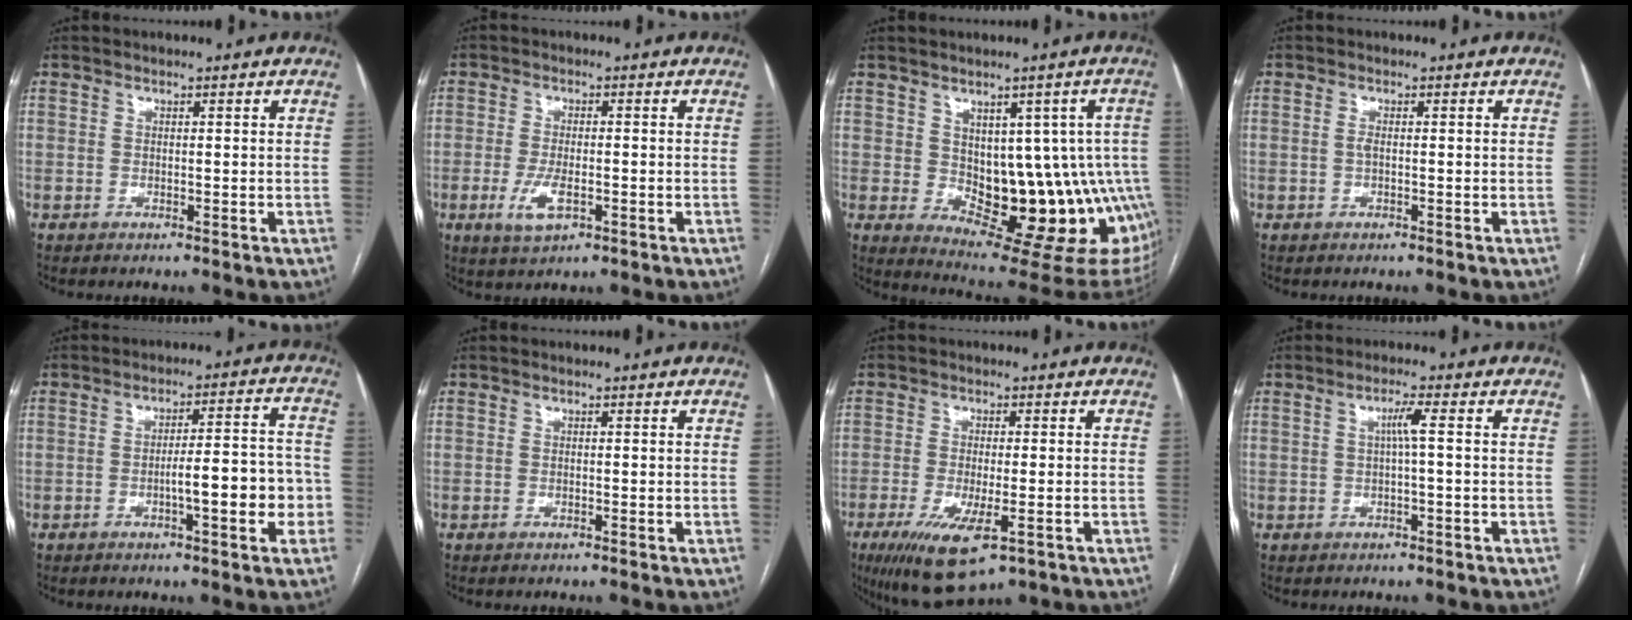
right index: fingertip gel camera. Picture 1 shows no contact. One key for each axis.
{"total": 4.7, "fx": -1.7, "fy": 1.8, "fz": 4.0, "tx": -0.084, "ty": -0.005, "tz": -0.025}
{"total": 16.5, "fx": -1.4, "fy": 8.0, "fz": 14.3, "tx": -0.121, "ty": 0.013, "tz": 0.005}
{"total": 1.1, "fx": 0.0, "fy": 0.2, "fz": 1.1, "tx": -0.024, "ty": 0.000, "tz": 0.000}
{"total": 9.2, "fx": -2.6, "fy": 1.8, "fz": 8.6, "tx": -0.115, "ty": 0.027, "tz": -0.033}
{"total": 0.0}
{"total": 9.8, "fx": -4.9, "fy": 2.8, "fz": 8.1, "tx": -0.145, "ty": -0.026, "tz": -0.074}
{"total": 2.4, "fx": 0.2, "fy": -0.4, "fz": 2.3, "tx": -0.042, "ty": 0.004, "tz": 0.005}